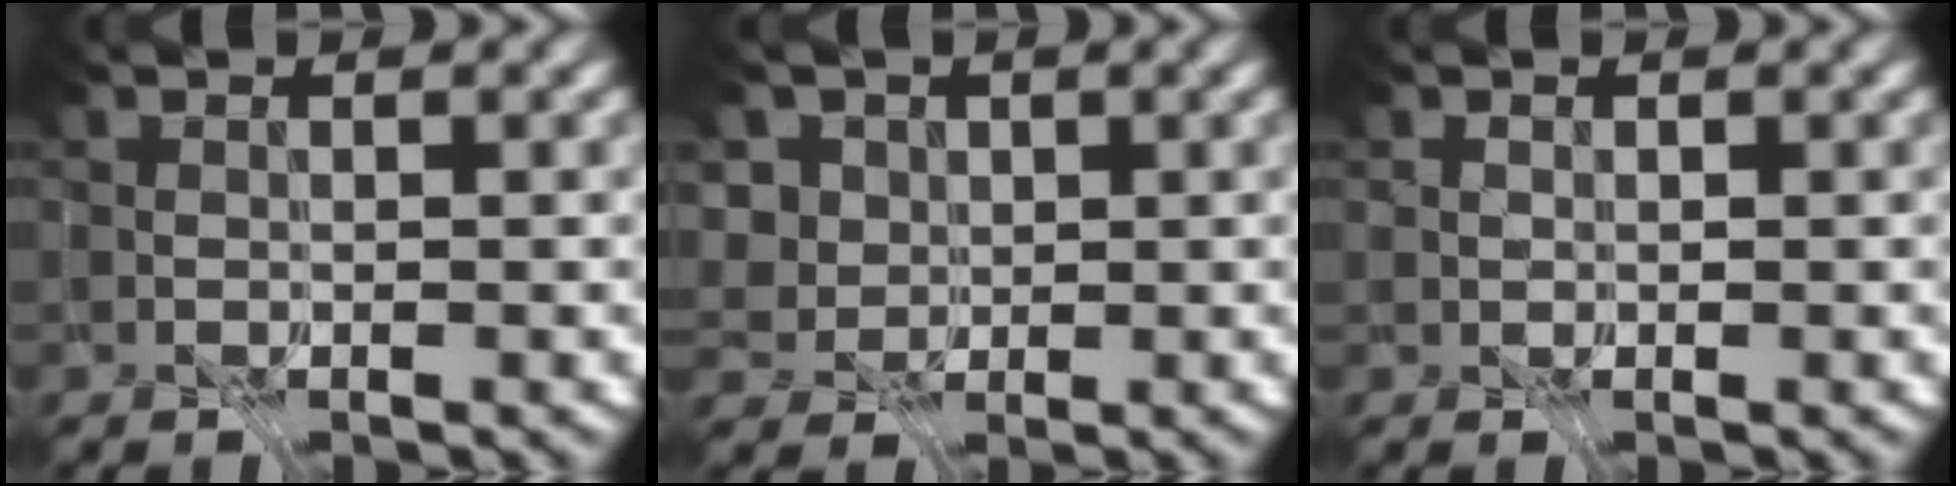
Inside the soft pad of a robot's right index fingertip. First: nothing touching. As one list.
[{"total": 4.6, "force": [1.1, 3.5, 2.7], "torque": [-0.050, 0.003, -0.007]}, {"total": 2.6, "force": [1.3, 1.9, 1.2], "torque": [-0.015, 0.008, 0.012]}]